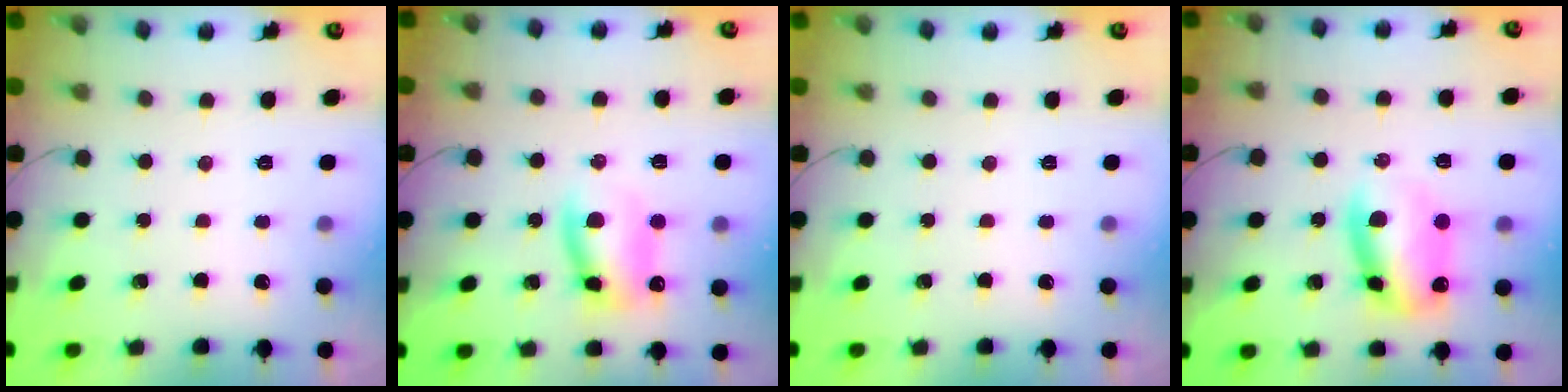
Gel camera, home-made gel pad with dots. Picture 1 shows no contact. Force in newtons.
{"total": 11.1, "press": 11.0, "slide": 1.4}
{"total": 0.0}
{"total": 10.0, "press": 9.9, "slide": 1.3}